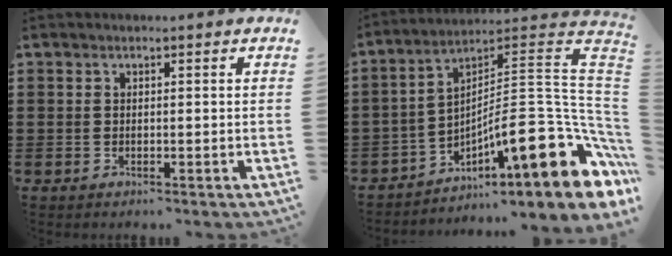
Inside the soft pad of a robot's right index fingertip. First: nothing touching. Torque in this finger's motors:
{"motor_torque": [0.03, 1.68, 0.40, 0.06]}